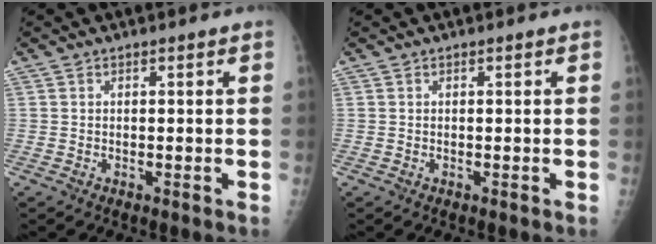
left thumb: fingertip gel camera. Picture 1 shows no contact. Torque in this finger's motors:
{"motor_torque": [-0.01, 0.00, -0.07, -0.06, 0.00]}